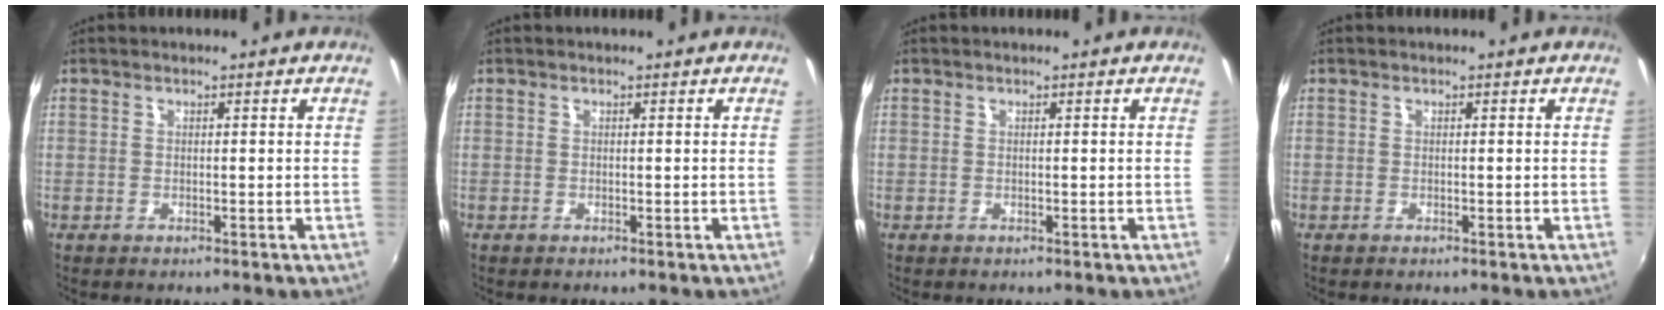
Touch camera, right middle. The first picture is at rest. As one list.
[{"total": 0.0}, {"total": 0.0}, {"total": 0.0}]